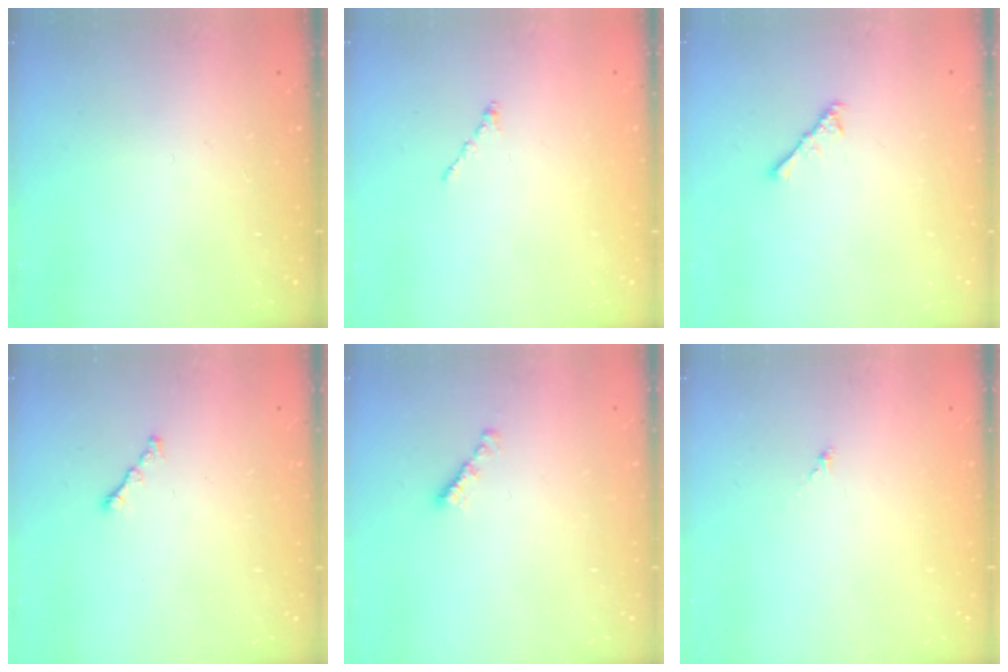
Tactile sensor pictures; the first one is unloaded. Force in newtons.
{"total": 0.0}
{"total": 3.4, "press": 3.4, "slide": 0.6}
{"total": 1.2, "press": 1.1, "slide": 0.5}
{"total": 2.1, "press": 2.0, "slide": 0.7}
{"total": 0.0}